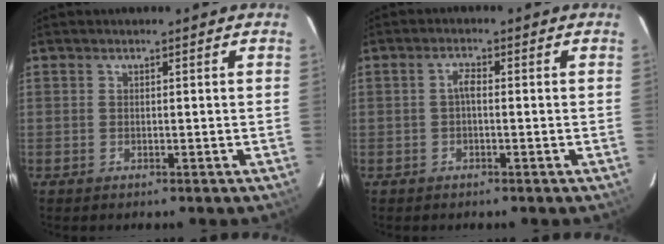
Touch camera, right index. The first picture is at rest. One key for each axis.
{"total": 1.7, "fx": -0.3, "fy": 0.6, "fz": 1.6, "tx": -0.032, "ty": 0.008, "tz": -0.008}